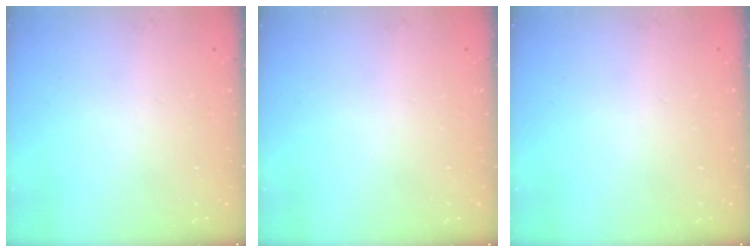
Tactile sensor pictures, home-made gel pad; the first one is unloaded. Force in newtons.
{"total": 0.0}
{"total": 0.0}